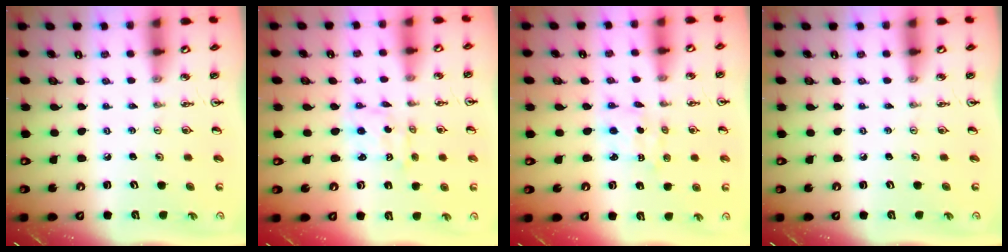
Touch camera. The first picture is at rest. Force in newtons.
{"total": 1.2, "press": 1.2, "slide": 0.1}
{"total": 2.1, "press": 2.0, "slide": 0.6}
{"total": 0.0}